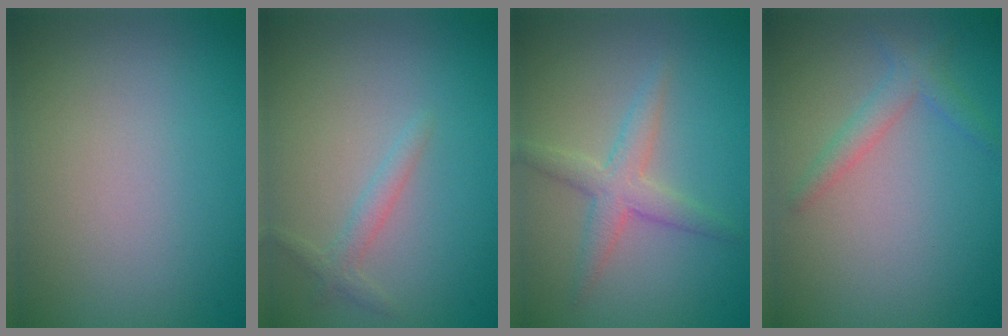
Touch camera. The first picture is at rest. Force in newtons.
{"total": 1.4, "press": 1.4, "slide": 0.1}
{"total": 2.8, "press": 2.8, "slide": 0.0}
{"total": 1.9, "press": 1.9, "slide": 0.0}